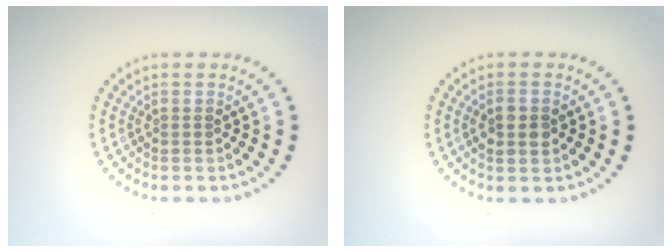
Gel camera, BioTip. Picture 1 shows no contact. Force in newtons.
{"total": 2.0, "press": 2.0, "slide": 0.2}